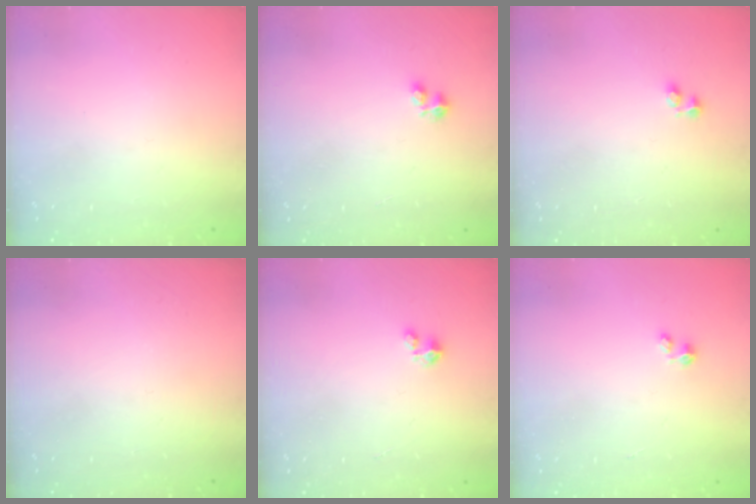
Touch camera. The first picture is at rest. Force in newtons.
{"total": 2.4, "press": 2.3, "slide": 0.6}
{"total": 1.9, "press": 1.9, "slide": 0.5}
{"total": 0.0}
{"total": 2.1, "press": 2.1, "slide": 0.2}
{"total": 0.0}